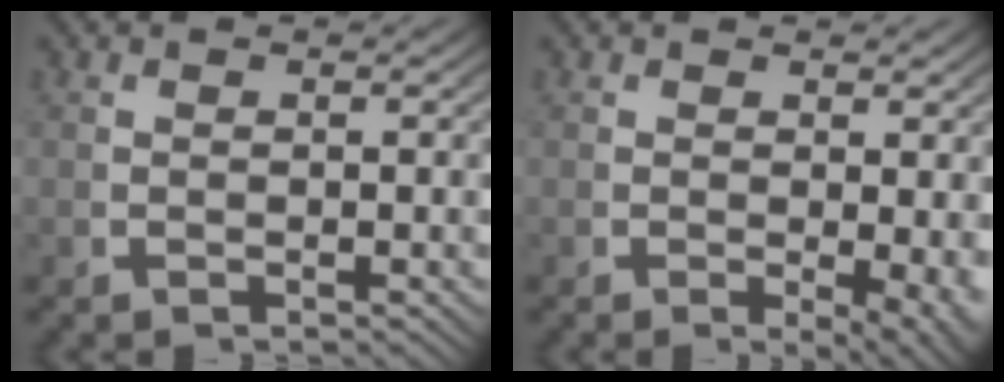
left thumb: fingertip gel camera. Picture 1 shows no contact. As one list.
[{"total": 3.1, "force": [-0.2, 1.3, 2.8], "torque": [-0.037, -0.021, 0.005]}]